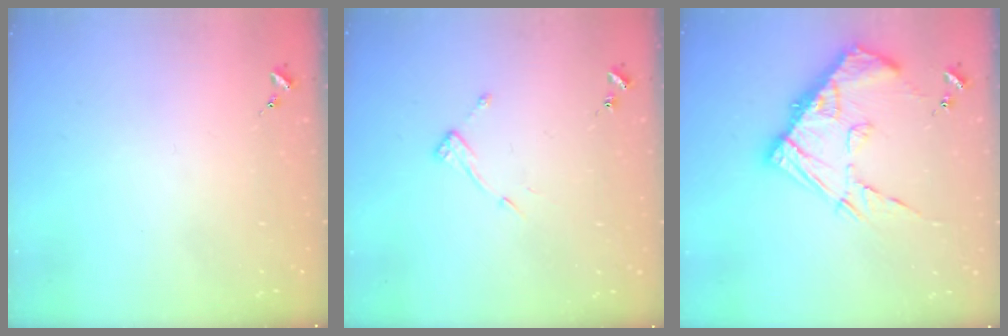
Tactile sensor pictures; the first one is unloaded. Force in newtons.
{"total": 8.1, "press": 8.0, "slide": 0.4}
{"total": 16.6, "press": 16.6, "slide": 1.5}